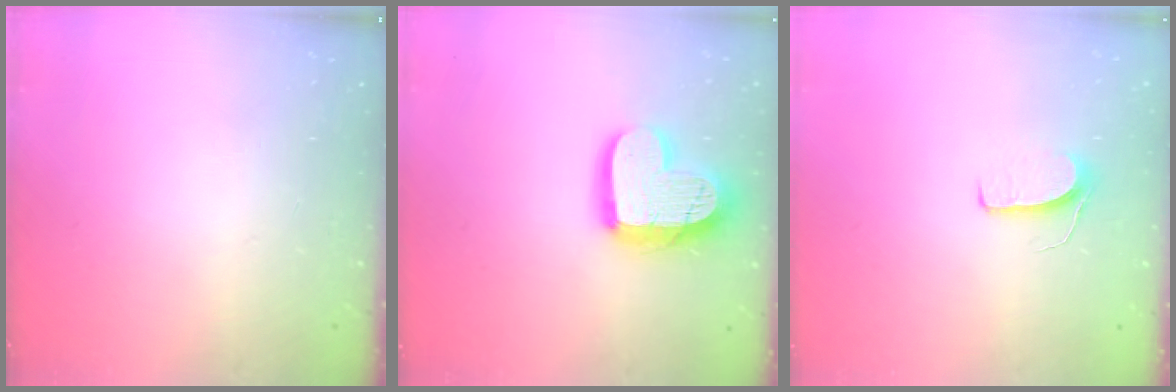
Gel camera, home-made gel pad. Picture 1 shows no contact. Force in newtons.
{"total": 16.5, "press": 16.4, "slide": 1.3}
{"total": 6.2, "press": 6.2, "slide": 0.5}